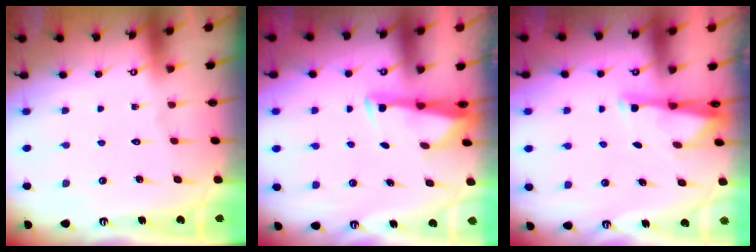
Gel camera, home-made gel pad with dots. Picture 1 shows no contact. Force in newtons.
{"total": 2.9, "press": 2.8, "slide": 0.8}
{"total": 2.9, "press": 2.8, "slide": 0.6}